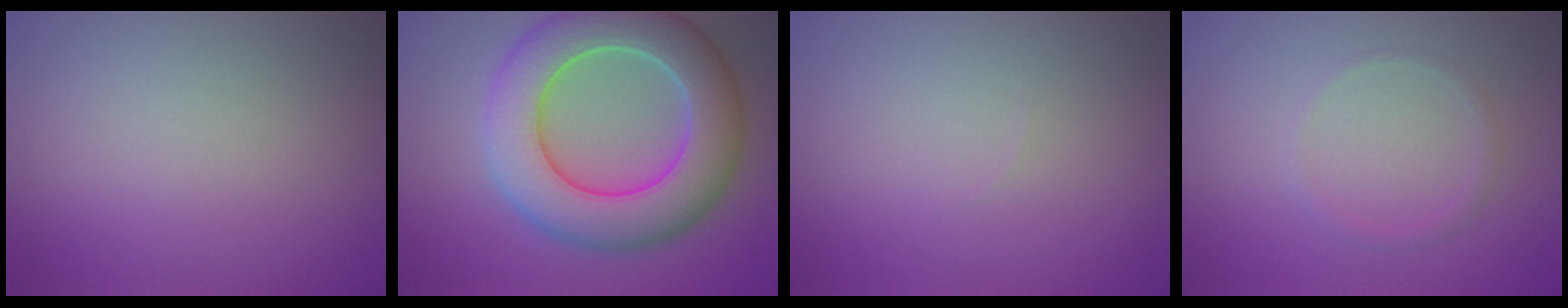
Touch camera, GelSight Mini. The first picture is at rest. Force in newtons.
{"total": 10.1, "press": 10.0, "slide": 0.7}
{"total": 0.0}
{"total": 0.9, "press": 0.9, "slide": 0.1}